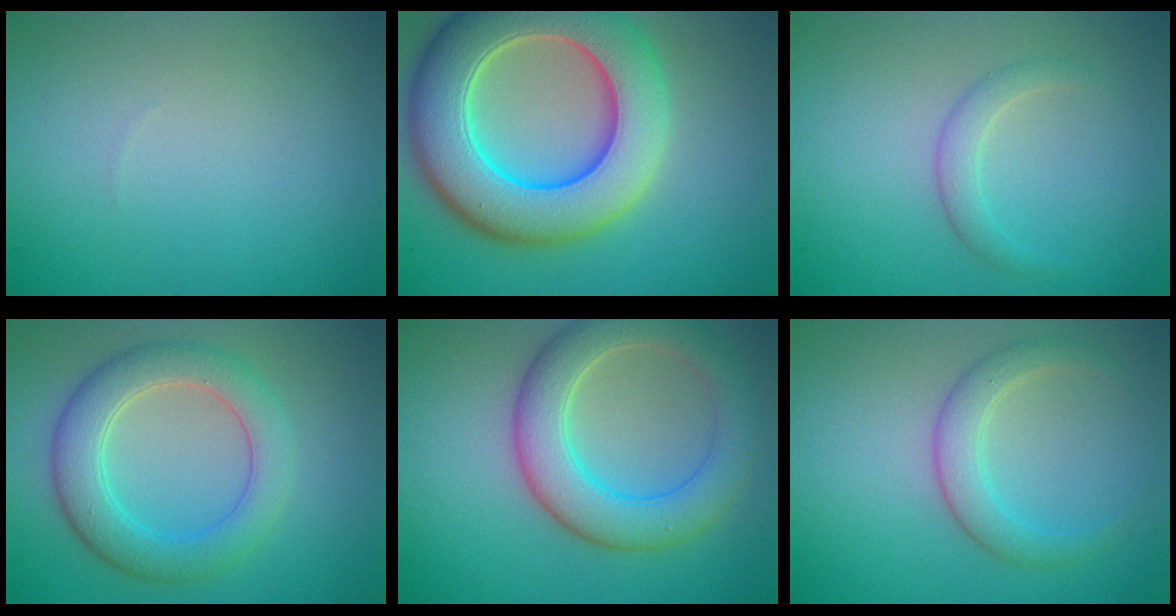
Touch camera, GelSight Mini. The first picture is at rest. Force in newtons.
{"total": 11.2, "press": 11.2, "slide": 0.6}
{"total": 1.7, "press": 1.7, "slide": 0.1}
{"total": 5.2, "press": 5.2, "slide": 0.2}
{"total": 6.3, "press": 6.3, "slide": 0.3}
{"total": 2.9, "press": 2.9, "slide": 0.3}